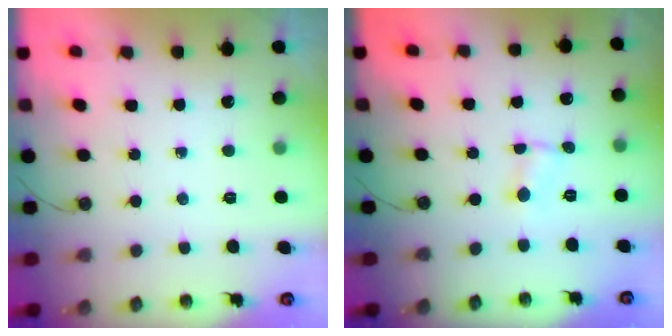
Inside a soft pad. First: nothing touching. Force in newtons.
{"total": 0.7, "press": 0.7, "slide": 0.1}